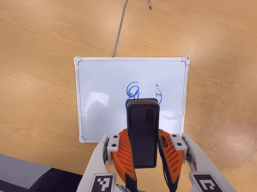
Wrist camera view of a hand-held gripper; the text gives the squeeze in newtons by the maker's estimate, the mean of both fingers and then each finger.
{"total": 7.6, "left": 6.4, "right": 8.9}